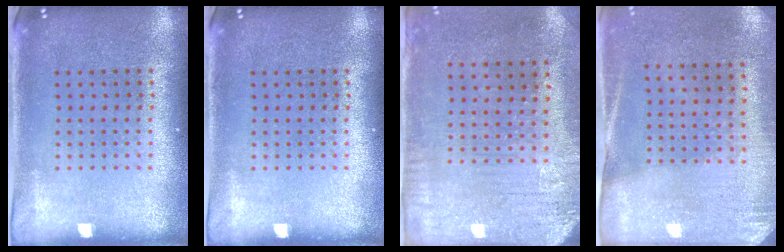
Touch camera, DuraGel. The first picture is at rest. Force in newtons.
{"total": 0.0}
{"total": 3.2, "press": 2.5, "slide": 2.0}
{"total": 2.7, "press": 2.4, "slide": 1.3}